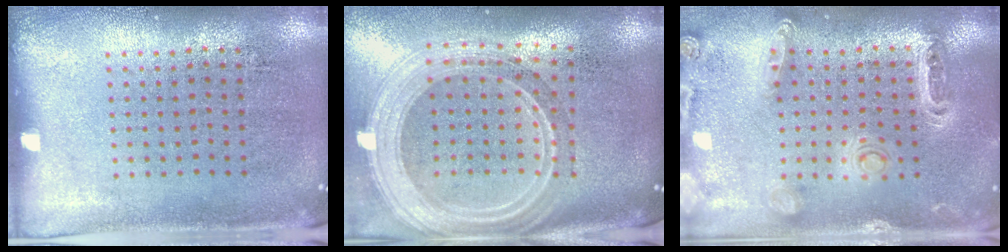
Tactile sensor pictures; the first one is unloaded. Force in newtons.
{"total": 2.8, "press": 2.3, "slide": 1.6}
{"total": 1.3, "press": 1.3, "slide": 0.2}